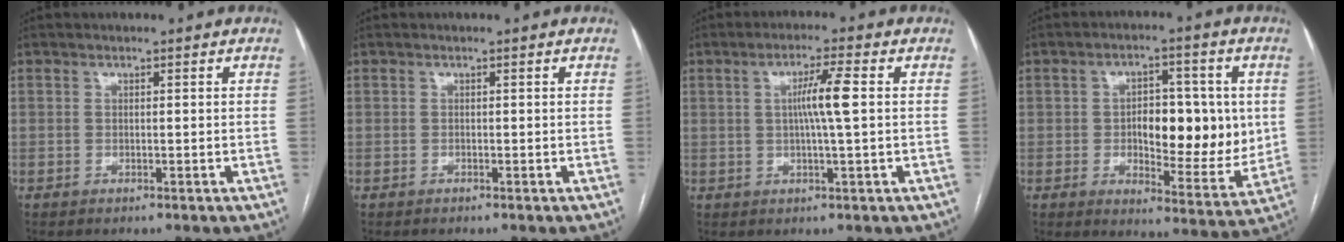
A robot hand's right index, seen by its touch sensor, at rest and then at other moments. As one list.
[{"total": 0.0}, {"total": 5.5, "force": [0.7, -0.5, 5.5], "torque": [-0.100, 0.002, 0.014]}, {"total": 13.2, "force": [0.4, 5.6, 12.0], "torque": [-0.163, 0.005, 0.016]}]